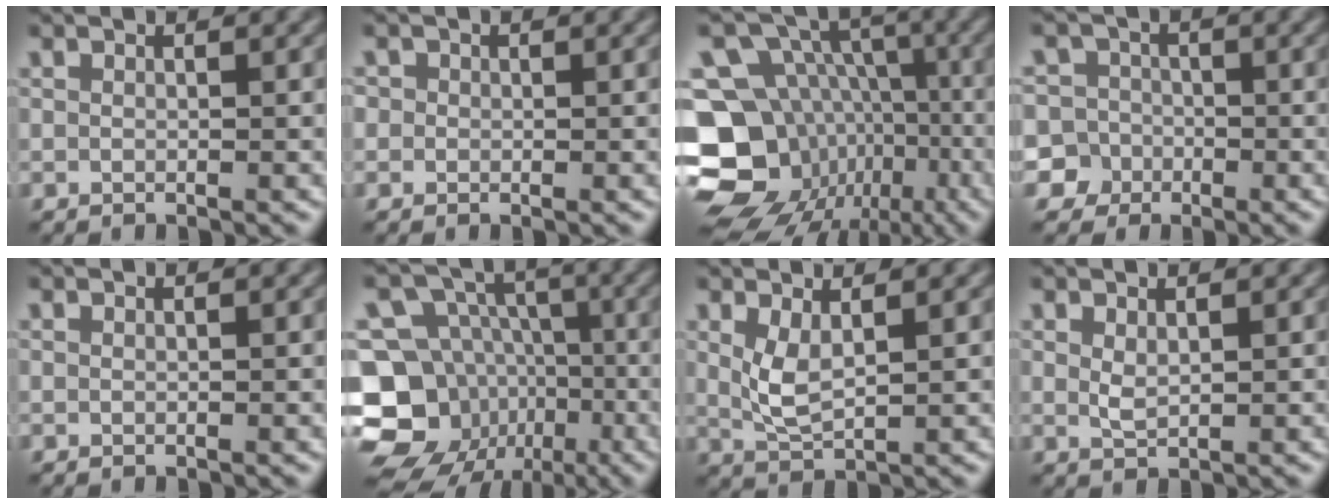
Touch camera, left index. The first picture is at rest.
{"total": 0.9, "force": [0.3, 0.9, 0.2], "torque": [0.001, -0.001, -0.004]}
{"total": 17.6, "force": [-6.5, 14.6, 7.4], "torque": [-0.172, -0.022, -0.101]}
{"total": 7.3, "force": [-2.7, 6.7, 1.2], "torque": [-0.020, 0.010, -0.082]}
{"total": 0.0}
{"total": 16.7, "force": [-7.1, 13.9, 5.9], "torque": [-0.135, -0.023, -0.120]}
{"total": 2.7, "force": [1.0, 1.0, 2.3], "torque": [-0.056, -0.006, 0.026]}
{"total": 1.3, "force": [0.6, 0.5, 1.0], "torque": [-0.025, -0.001, 0.016]}